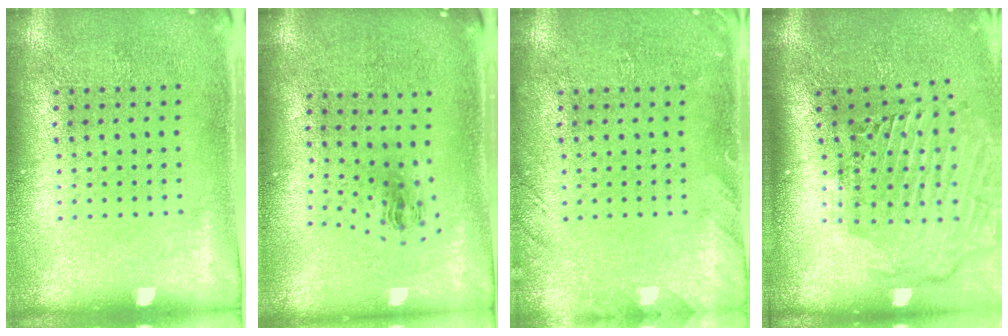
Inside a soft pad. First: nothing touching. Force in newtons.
{"total": 1.0, "press": 0.4, "slide": 0.9}
{"total": 1.5, "press": 1.5, "slide": 0.2}
{"total": 3.0, "press": 2.2, "slide": 2.0}